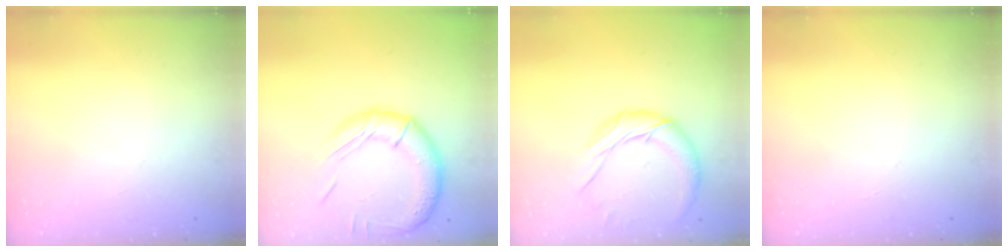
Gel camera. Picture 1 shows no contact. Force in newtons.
{"total": 17.3, "press": 17.2, "slide": 1.3}
{"total": 11.7, "press": 11.6, "slide": 0.7}
{"total": 0.0}